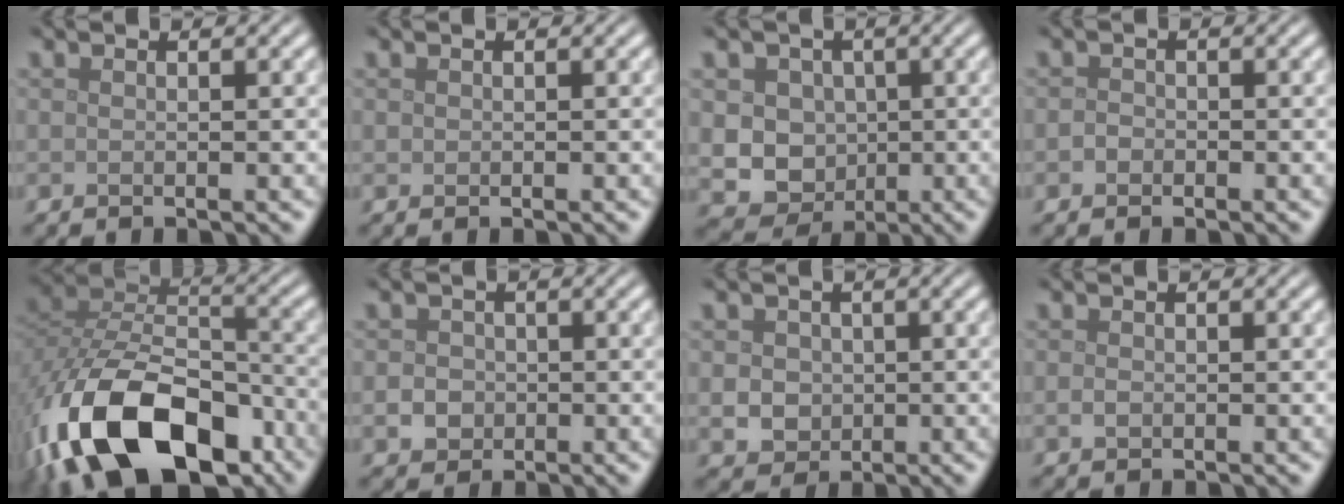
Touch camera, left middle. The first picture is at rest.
{"total": 0.0}
{"total": 8.0, "force": [0.4, 7.4, 3.0], "torque": [-0.035, 0.015, -0.017]}
{"total": 0.8, "force": [-0.4, 0.7, 0.2], "torque": [-0.004, -0.001, -0.010]}
{"total": 16.4, "force": [-9.2, 9.2, 10.1], "torque": [-0.209, -0.024, -0.155]}
{"total": 2.1, "force": [-0.4, 2.0, 0.7], "torque": [-0.003, -0.004, -0.009]}
{"total": 2.9, "force": [0.1, 2.6, 1.2], "torque": [-0.017, 0.002, -0.002]}
{"total": 0.8, "force": [-0.1, 0.6, 0.5], "torque": [-0.009, -0.003, -0.004]}